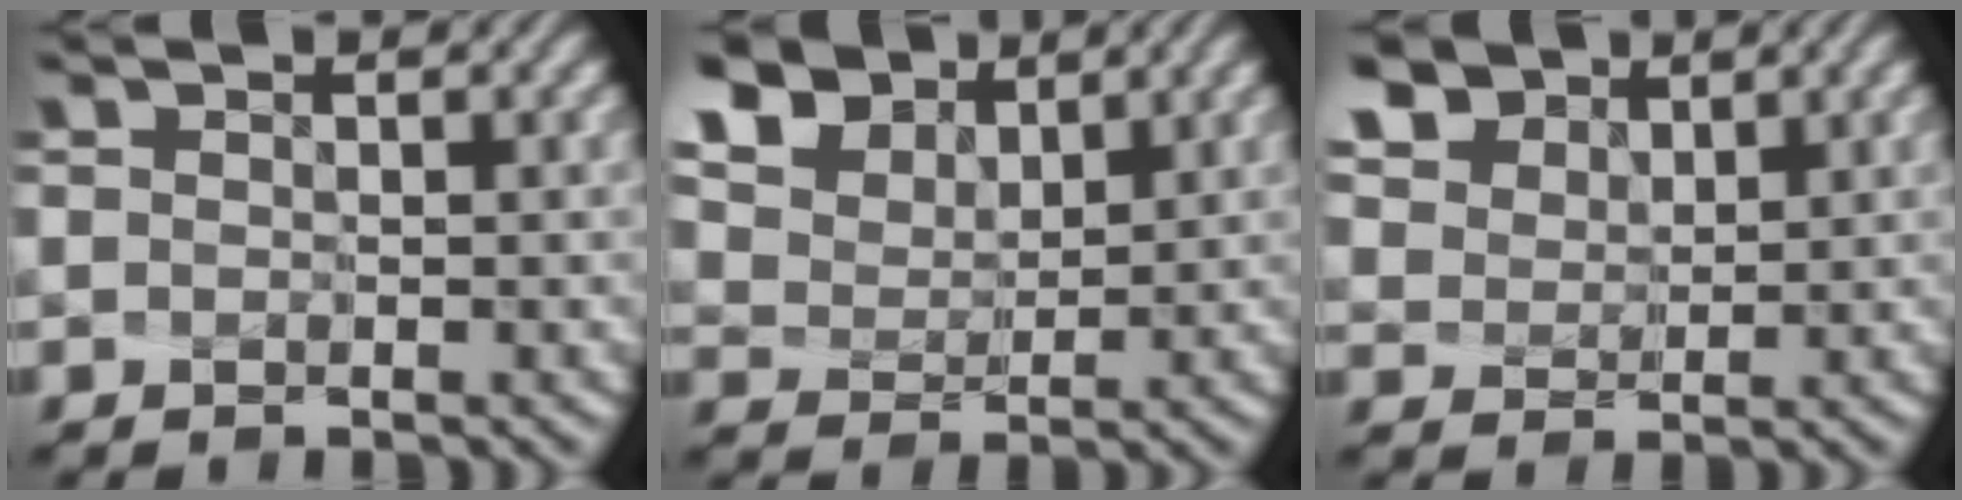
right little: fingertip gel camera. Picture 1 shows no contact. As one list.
[{"total": 8.8, "force": [6.2, 5.4, 3.3], "torque": [-0.118, 0.023, 0.117]}, {"total": 6.8, "force": [4.8, 4.3, 2.1], "torque": [-0.095, 0.007, 0.096]}]